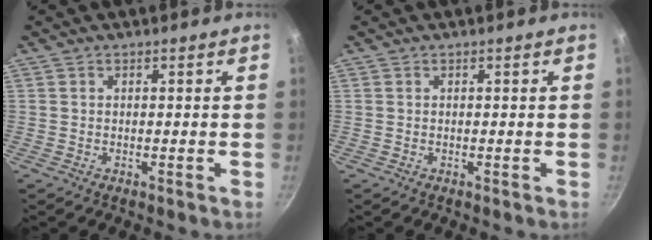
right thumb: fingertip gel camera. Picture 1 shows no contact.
{"total": 0.0}